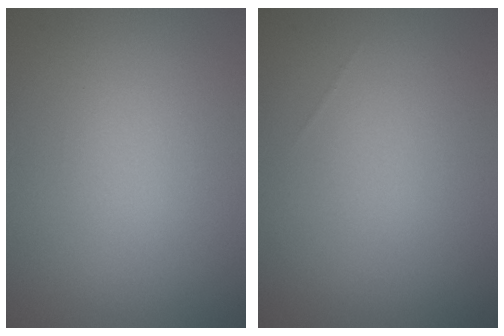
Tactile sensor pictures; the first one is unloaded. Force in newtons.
{"total": 0.0}